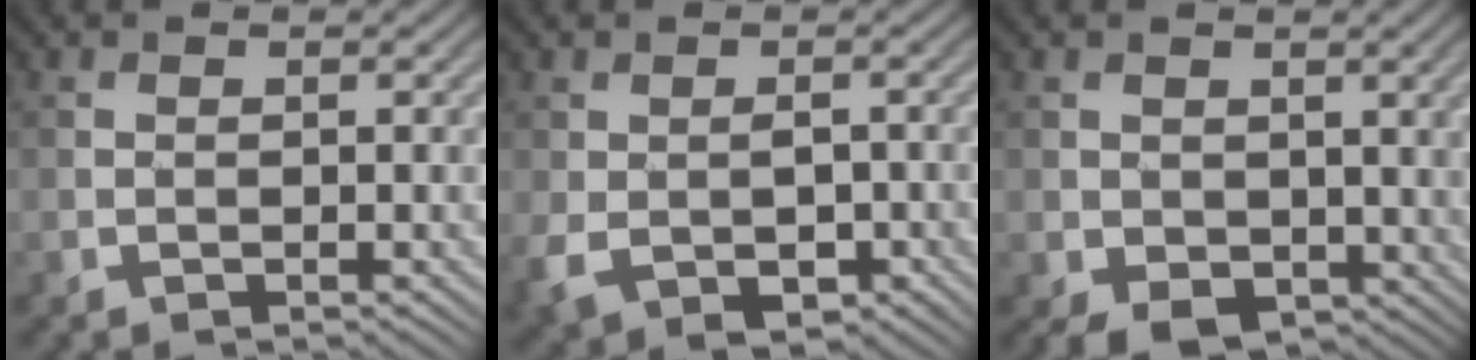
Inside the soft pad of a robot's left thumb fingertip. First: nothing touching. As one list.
[{"total": 6.7, "force": [-2.2, 4.9, 4.1], "torque": [-0.087, -0.031, -0.023]}, {"total": 4.6, "force": [-0.9, 3.5, 2.9], "torque": [-0.062, -0.024, -0.009]}]